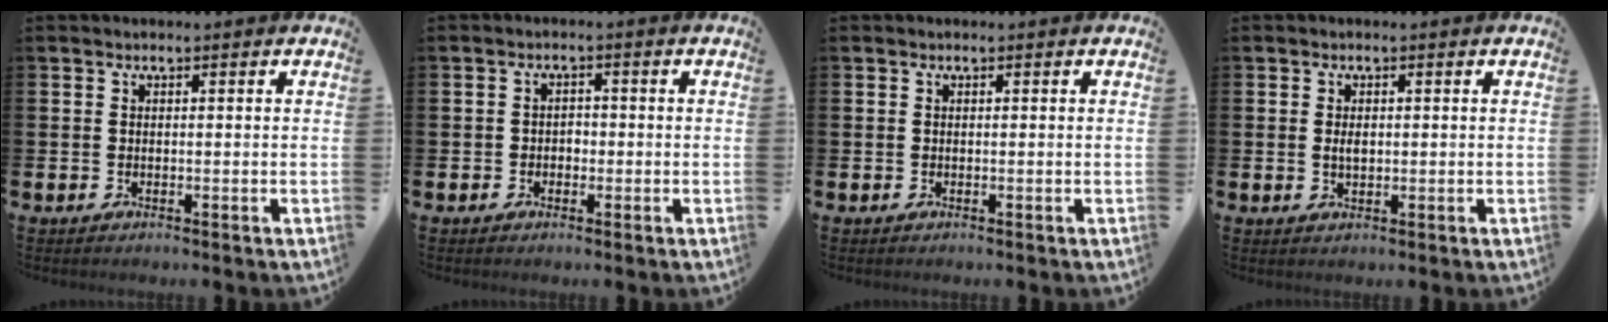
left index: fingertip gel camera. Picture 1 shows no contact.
{"total": 1.6, "force": [-0.7, 1.3, 0.5], "torque": [-0.010, 0.003, -0.017]}
{"total": 0.0}
{"total": 1.3, "force": [0.2, 0.8, 1.1], "torque": [-0.012, 0.001, 0.000]}